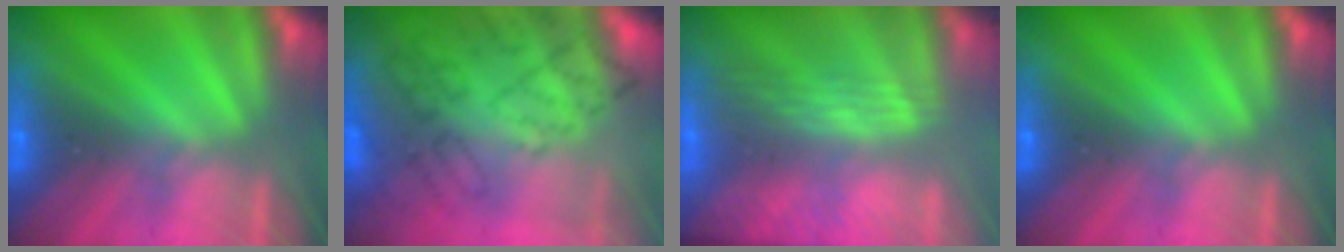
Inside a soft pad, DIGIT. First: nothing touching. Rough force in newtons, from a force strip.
{"total": 10.5}
{"total": 2.7}
{"total": 0.0}